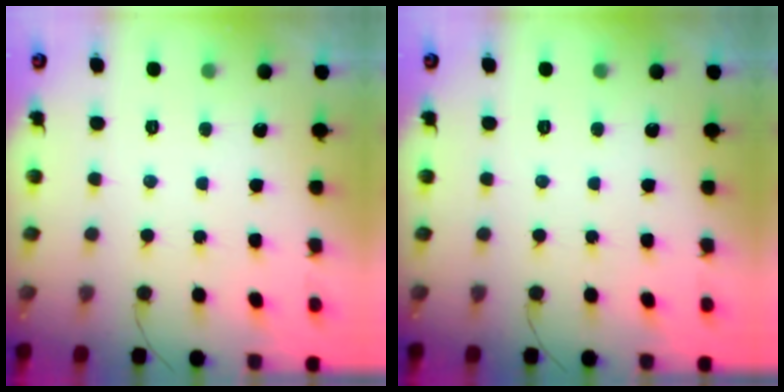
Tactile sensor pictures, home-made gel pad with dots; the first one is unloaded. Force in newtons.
{"total": 0.0}